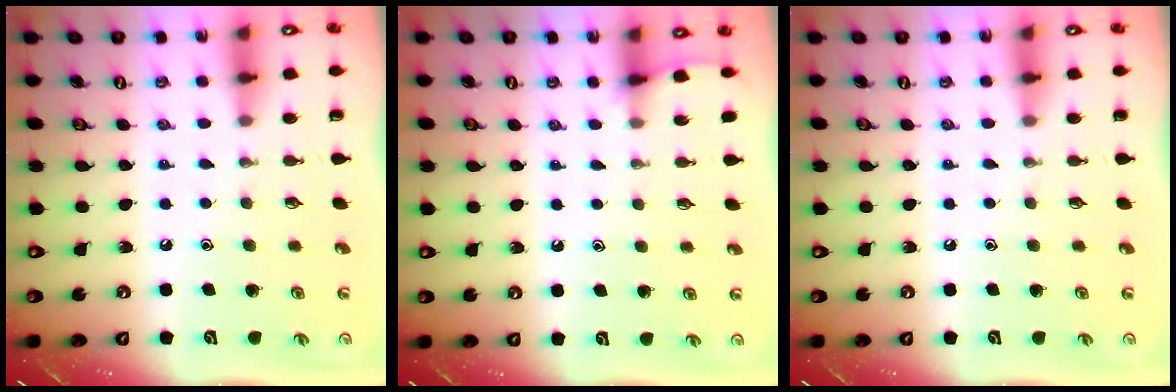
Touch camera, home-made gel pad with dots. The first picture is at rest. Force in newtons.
{"total": 2.4, "press": 2.4, "slide": 0.4}
{"total": 0.0}